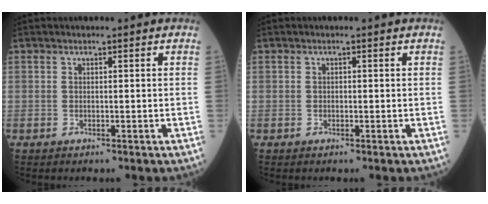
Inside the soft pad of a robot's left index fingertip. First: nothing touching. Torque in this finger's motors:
{"motor_torque": [-0.17, 0.21, -0.02, -0.01]}